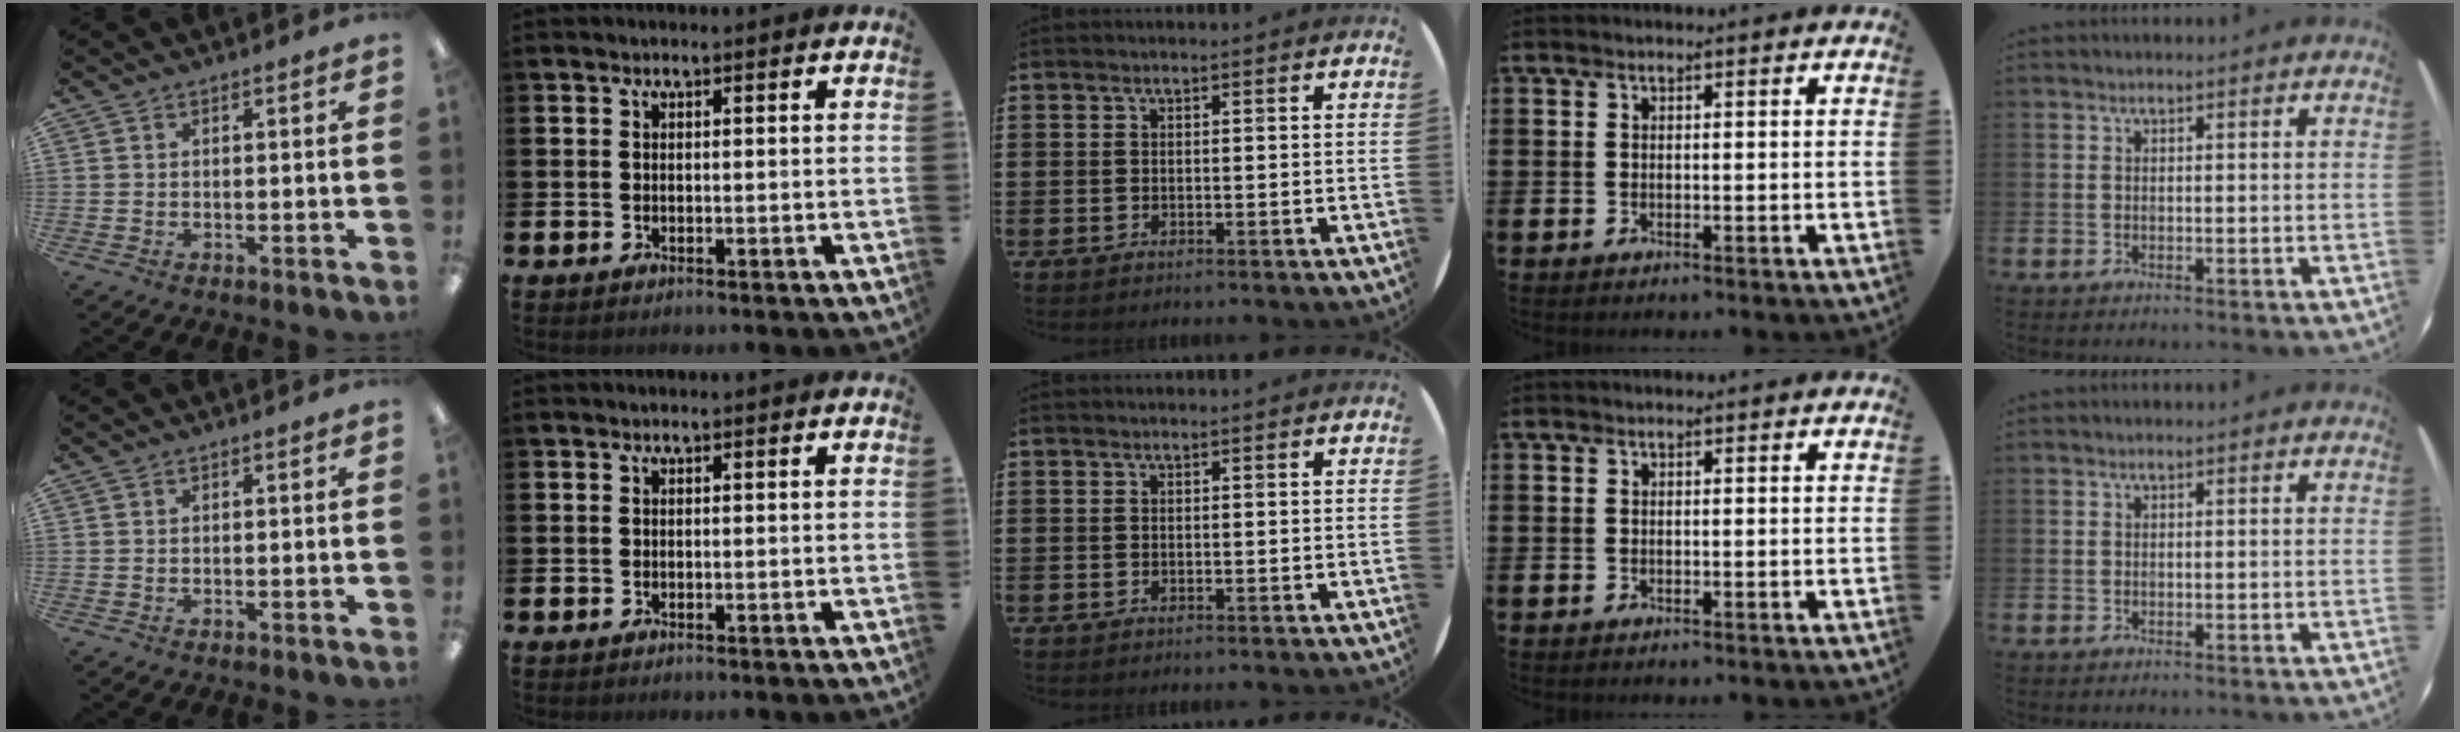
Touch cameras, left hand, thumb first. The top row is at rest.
{}